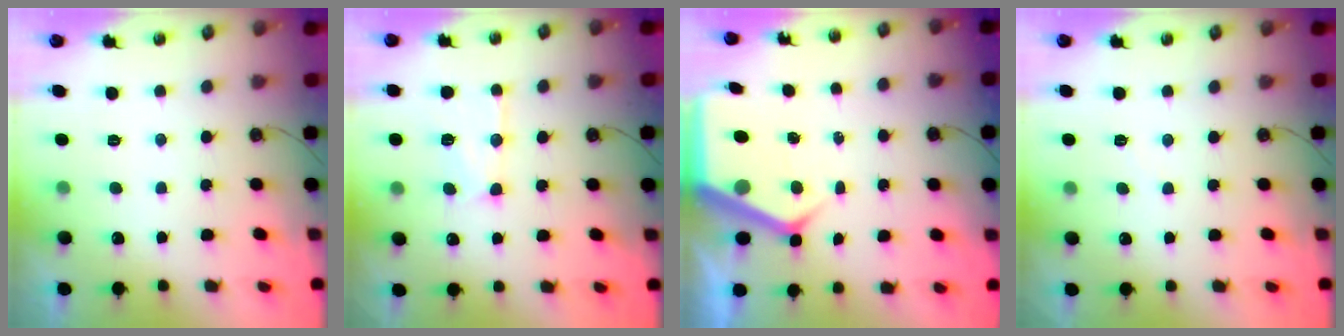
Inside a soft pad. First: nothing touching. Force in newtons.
{"total": 13.0, "press": 12.9, "slide": 1.3}
{"total": 6.5, "press": 6.5, "slide": 0.6}
{"total": 2.4, "press": 2.4, "slide": 0.4}